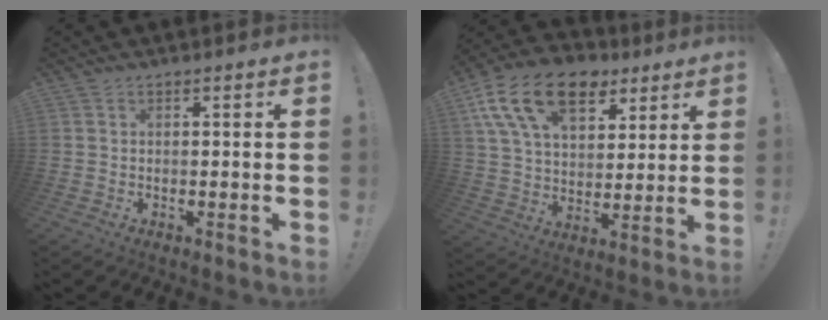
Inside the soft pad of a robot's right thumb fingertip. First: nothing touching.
{"total": 20.2, "force": [10.3, 12.4, 12.2], "torque": [-0.200, -0.043, 0.187]}